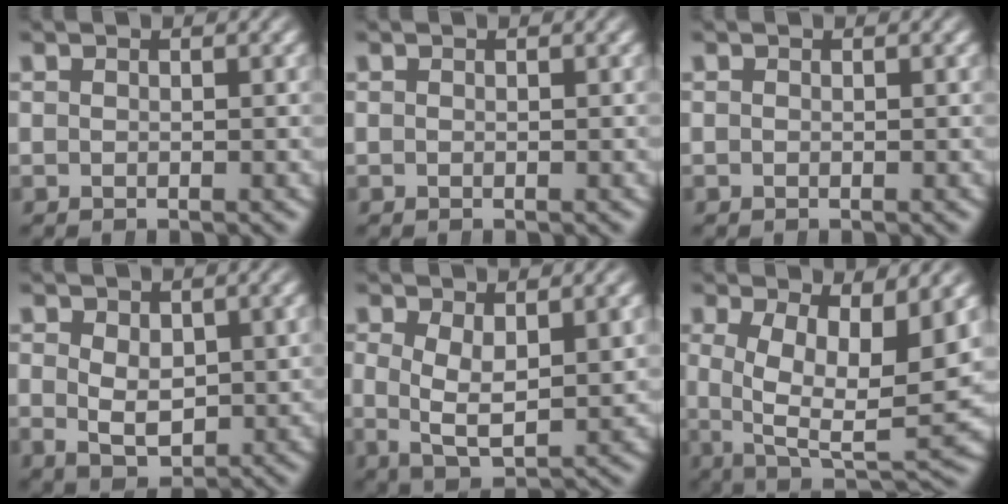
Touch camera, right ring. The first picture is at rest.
{"total": 0.0}
{"total": 0.0}
{"total": 4.2, "force": [-0.5, 2.8, 3.1], "torque": [-0.066, -0.032, 0.010]}
{"total": 5.2, "force": [-0.2, 3.2, 4.0], "torque": [-0.085, -0.027, 0.007]}
{"total": 9.1, "force": [-1.0, 4.8, 7.7], "torque": [-0.143, -0.056, 0.012]}